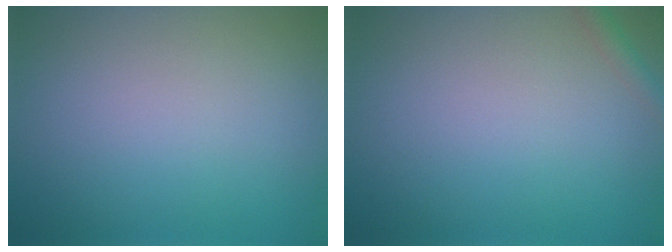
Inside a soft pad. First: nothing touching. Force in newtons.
{"total": 1.4, "press": 1.3, "slide": 0.1}